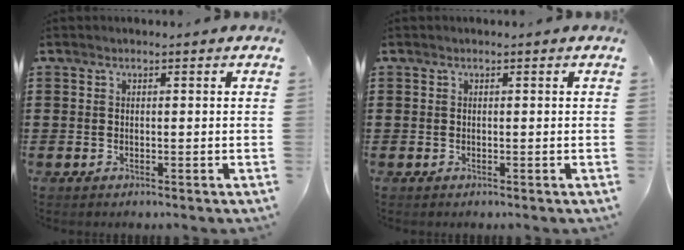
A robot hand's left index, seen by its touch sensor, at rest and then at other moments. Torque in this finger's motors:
{"motor_torque": [0.00, 0.00, 0.00, 0.00]}